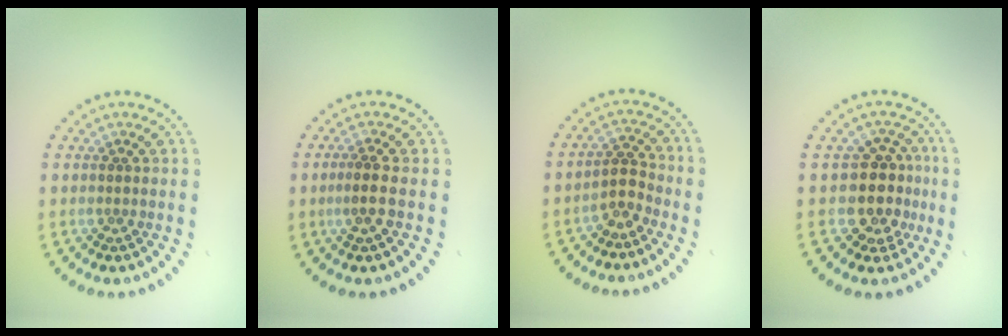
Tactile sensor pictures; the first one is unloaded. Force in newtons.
{"total": 1.7, "press": 1.5, "slide": 0.9}
{"total": 1.8, "press": 1.4, "slide": 1.0}
{"total": 3.6, "press": 3.1, "slide": 1.9}